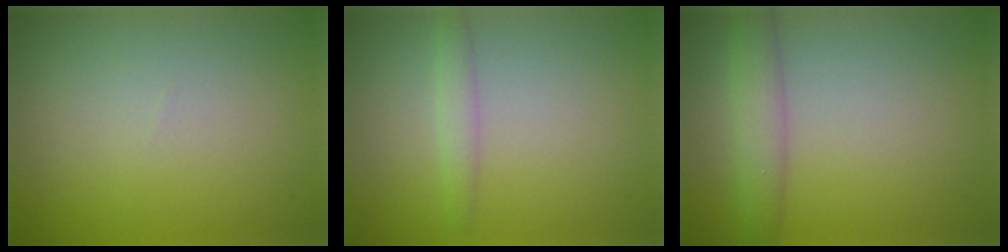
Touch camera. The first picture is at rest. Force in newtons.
{"total": 1.4, "press": 1.4, "slide": 0.0}
{"total": 3.0, "press": 3.0, "slide": 0.1}